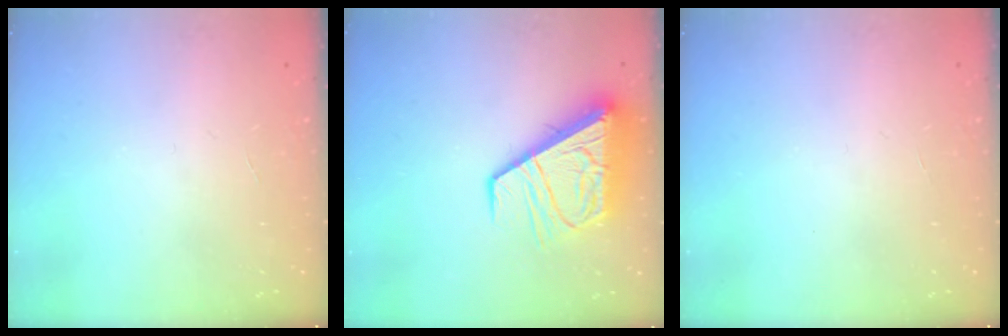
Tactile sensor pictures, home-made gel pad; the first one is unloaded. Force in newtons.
{"total": 13.6, "press": 13.5, "slide": 1.7}
{"total": 0.0}